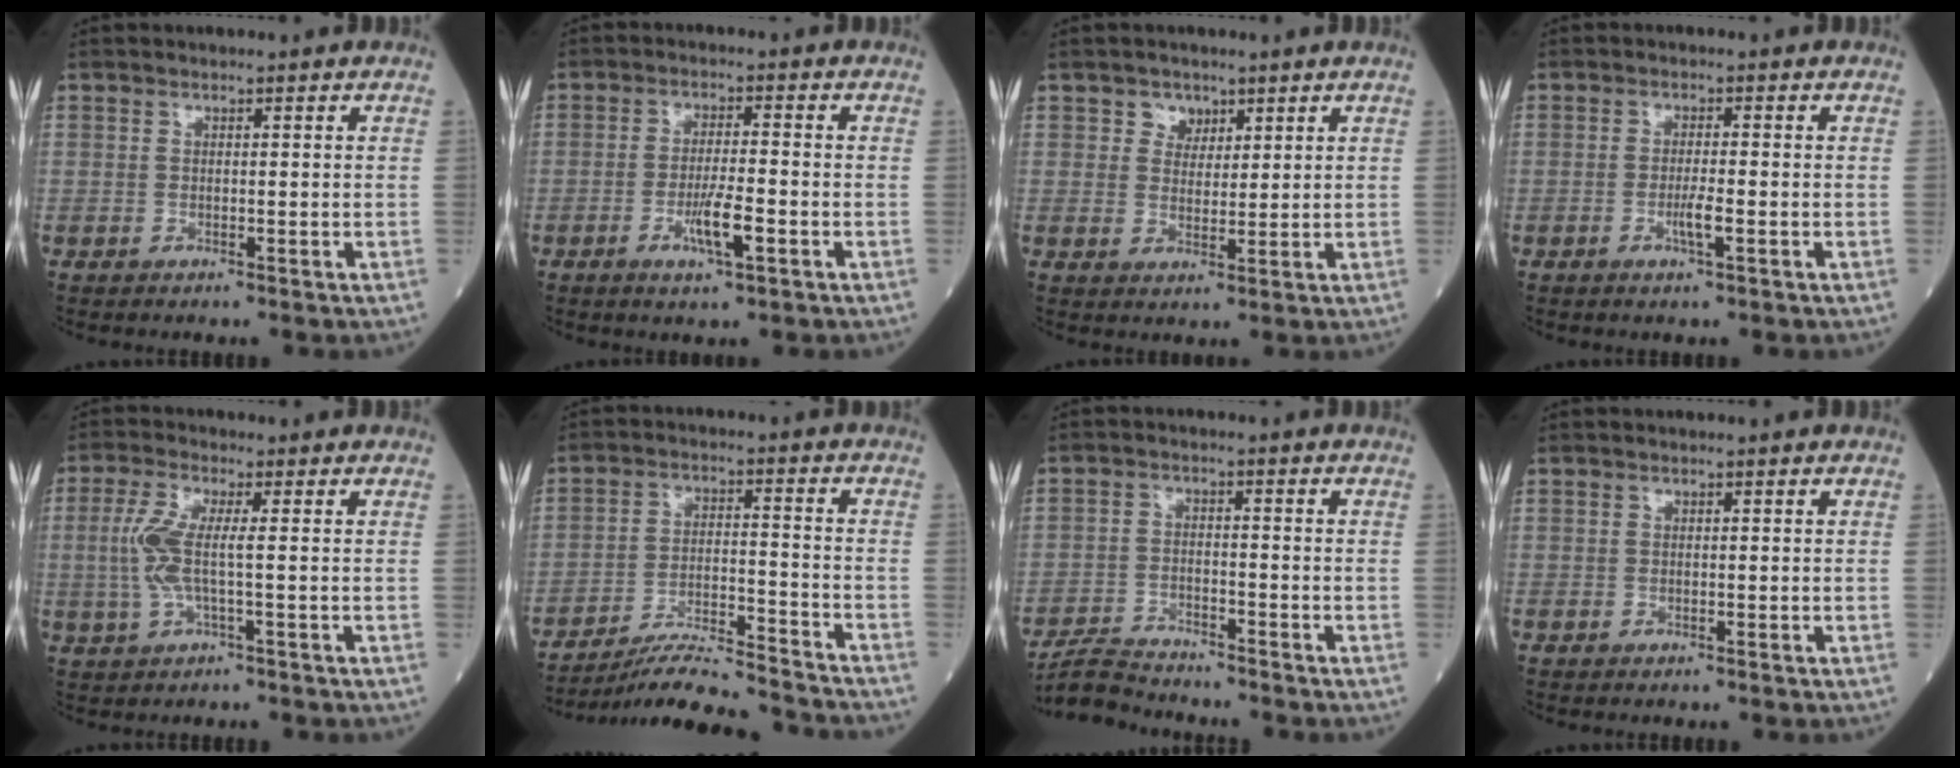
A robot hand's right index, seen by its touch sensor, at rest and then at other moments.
{"total": 5.5, "force": [-2.2, 0.7, 5.0], "torque": [-0.091, -0.005, -0.038]}
{"total": 2.9, "force": [1.8, 2.3, 0.6], "torque": [-0.005, 0.000, 0.028]}
{"total": 2.8, "force": [-1.0, 0.2, 2.6], "torque": [-0.049, -0.002, -0.018]}
{"total": 5.8, "force": [0.1, 1.0, 5.7], "torque": [-0.139, 0.003, -0.003]}
{"total": 14.8, "force": [-14.1, -0.3, 4.4], "torque": [-0.075, -0.006, -0.221]}
{"total": 5.0, "force": [-5.0, 0.2, -0.1], "torque": [-0.003, -0.013, -0.093]}
{"total": 0.0}